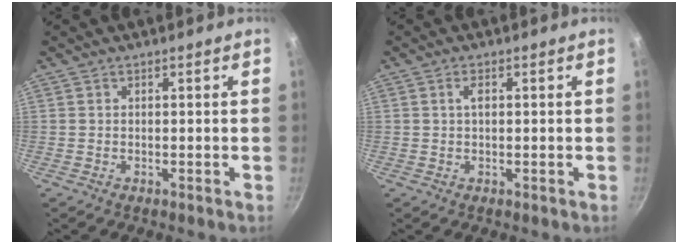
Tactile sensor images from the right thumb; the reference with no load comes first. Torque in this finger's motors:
{"motor_torque": [0.56, 0.28, 0.41, -0.16, 0.02]}